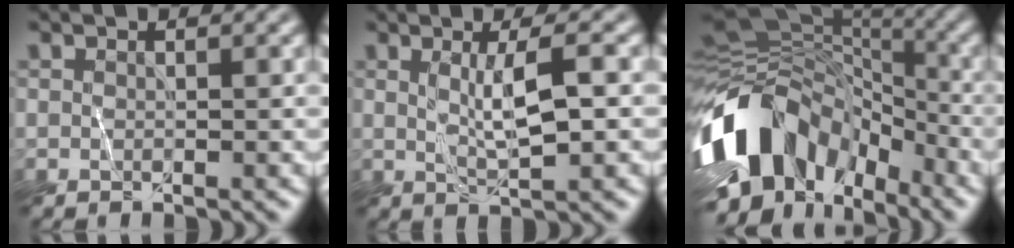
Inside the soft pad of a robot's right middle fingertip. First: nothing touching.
{"total": 3.6, "force": [0.7, 0.7, 3.5], "torque": [-0.060, 0.000, 0.017]}
{"total": 13.6, "force": [-4.6, 9.4, 8.8], "torque": [-0.183, 0.016, -0.099]}